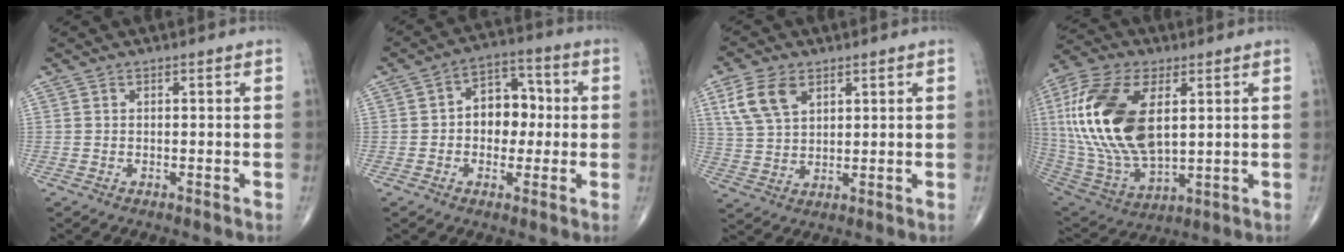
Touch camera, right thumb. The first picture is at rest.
{"total": 9.3, "force": [0.1, 6.7, 6.3], "torque": [-0.051, 0.028, -0.009]}
{"total": 8.6, "force": [4.0, 5.2, 5.5], "torque": [-0.104, -0.006, 0.083]}
{"total": 24.2, "force": [4.5, 12.9, 20.0], "torque": [-0.420, -0.018, 0.086]}